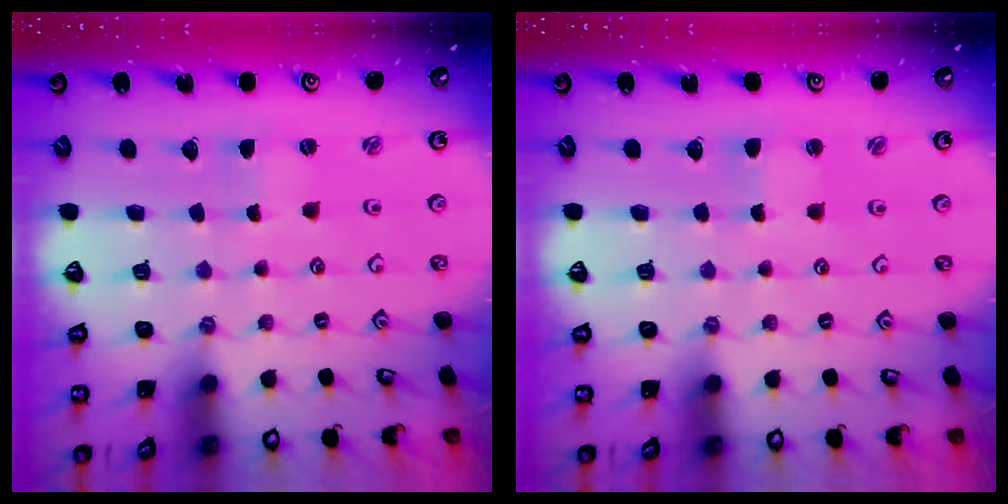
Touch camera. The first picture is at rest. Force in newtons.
{"total": 0.7, "press": 0.7, "slide": 0.2}